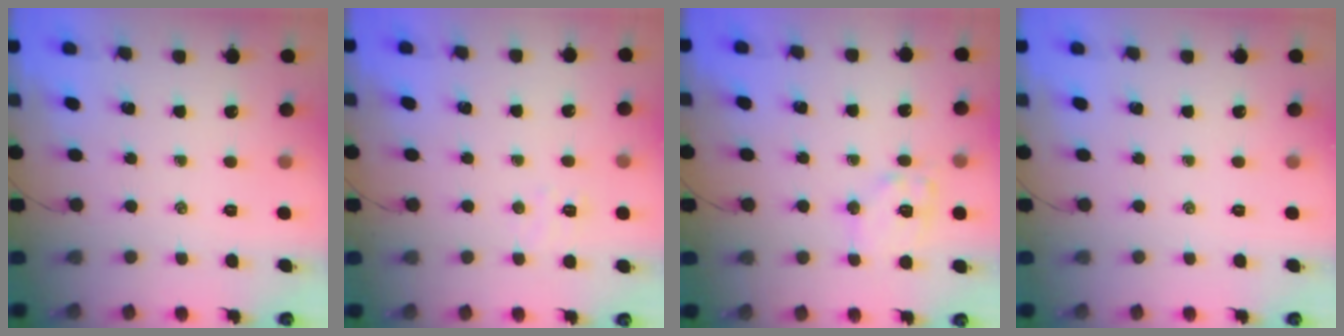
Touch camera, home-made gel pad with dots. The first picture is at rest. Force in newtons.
{"total": 3.5, "press": 3.4, "slide": 1.1}
{"total": 10.9, "press": 10.8, "slide": 1.1}
{"total": 0.0}